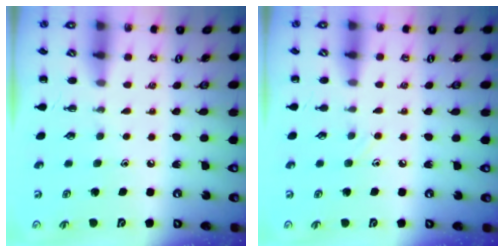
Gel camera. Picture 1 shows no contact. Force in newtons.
{"total": 3.7, "press": 3.4, "slide": 1.4}